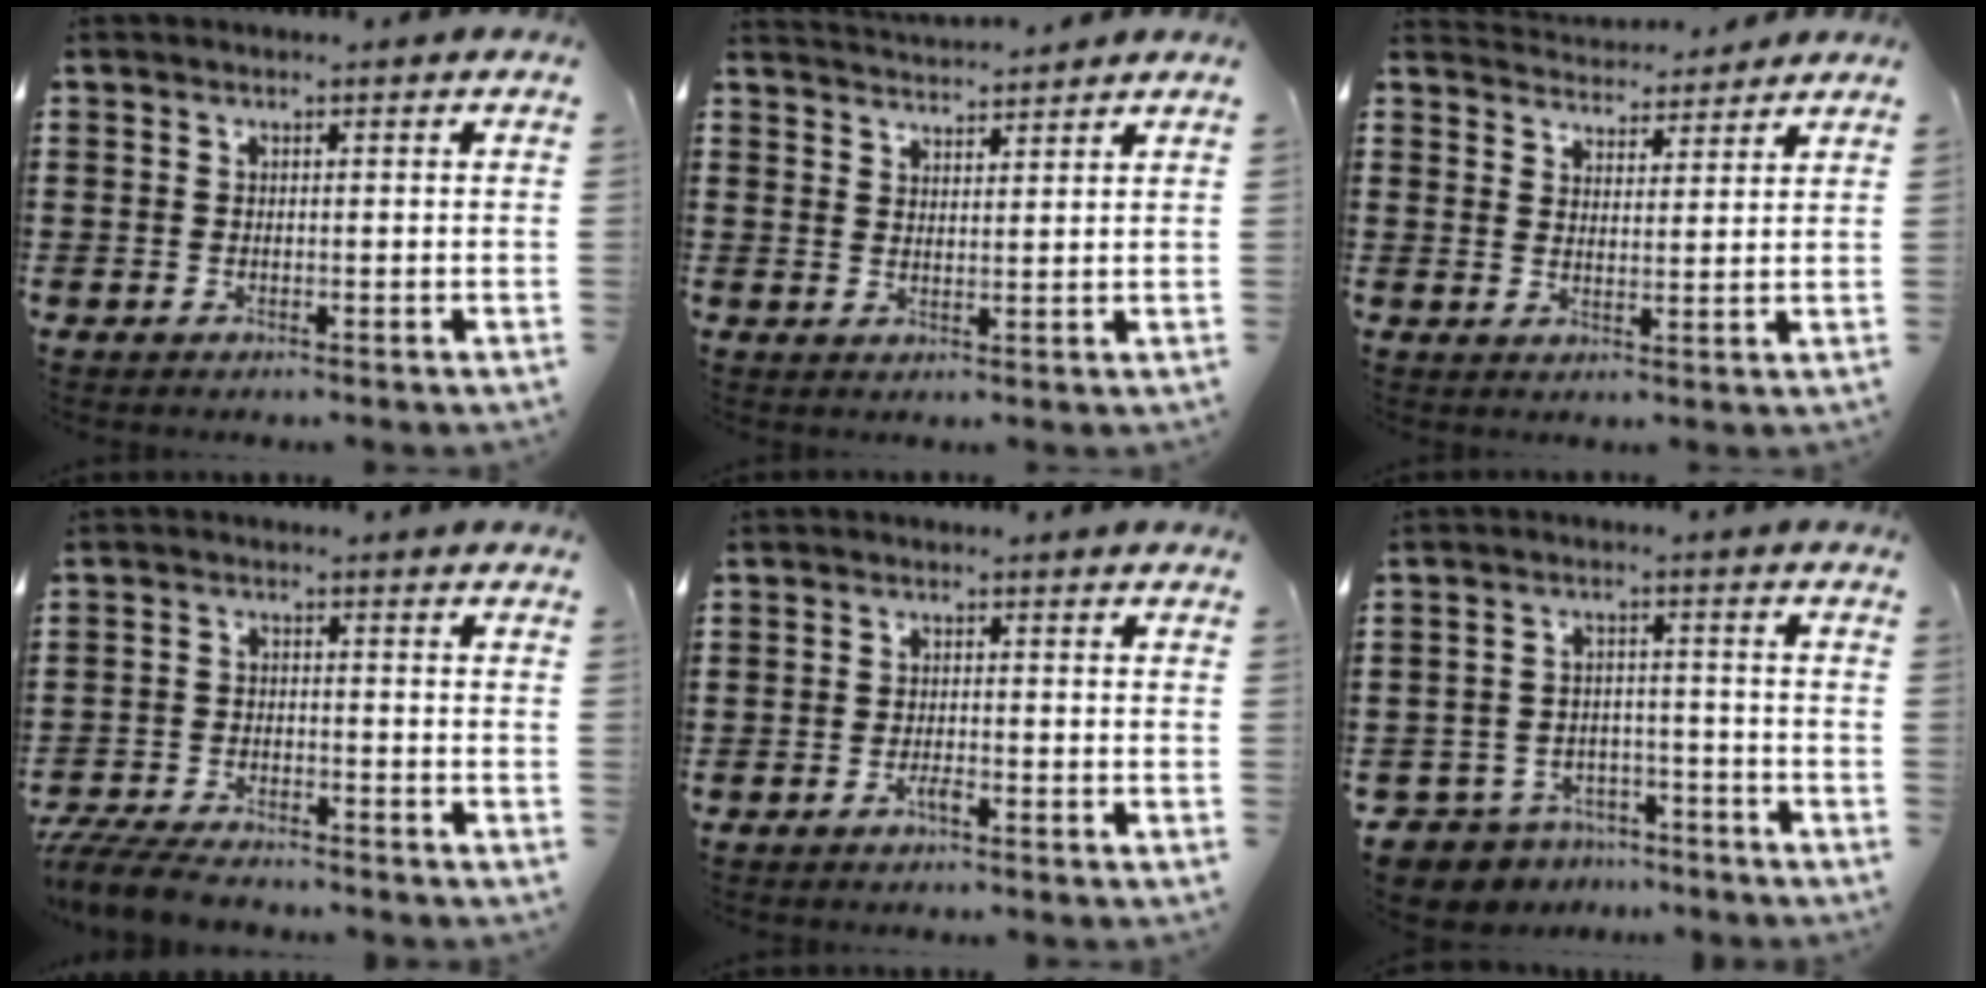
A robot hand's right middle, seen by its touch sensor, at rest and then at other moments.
{"total": 3.0, "force": [2.9, 0.0, -0.2], "torque": [-0.006, -0.010, 0.055]}
{"total": 3.5, "force": [3.5, 0.6, -0.5], "torque": [-0.004, -0.018, 0.063]}
{"total": 5.3, "force": [-5.1, 1.0, 1.2], "torque": [-0.037, 0.000, -0.105]}
{"total": 1.6, "force": [-1.2, 0.4, 1.0], "torque": [-0.022, -0.002, -0.023]}
{"total": 5.1, "force": [-5.0, 1.2, 0.2], "torque": [-0.032, 0.003, -0.107]}